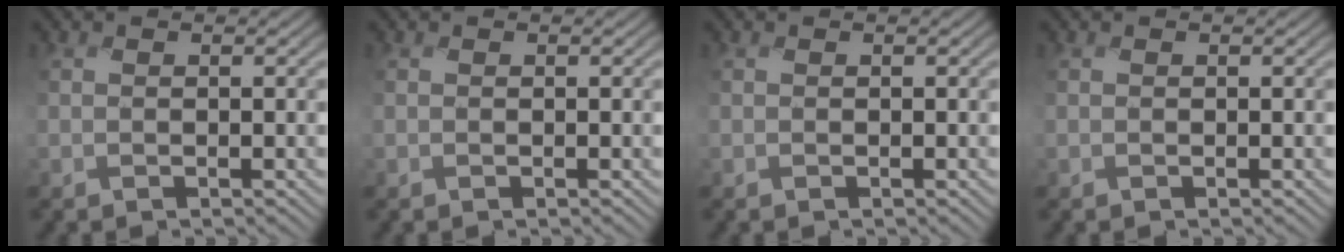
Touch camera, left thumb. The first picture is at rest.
{"total": 0.0}
{"total": 0.0}
{"total": 0.0}